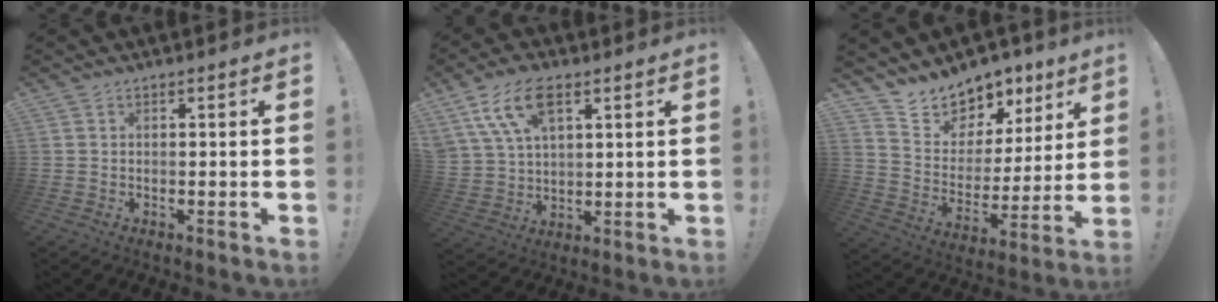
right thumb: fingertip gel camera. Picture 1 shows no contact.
{"total": 12.1, "force": [6.5, 6.7, 7.8], "torque": [-0.157, -0.012, 0.124]}
{"total": 11.4, "force": [9.9, 5.6, 0.8], "torque": [-0.033, -0.088, 0.184]}